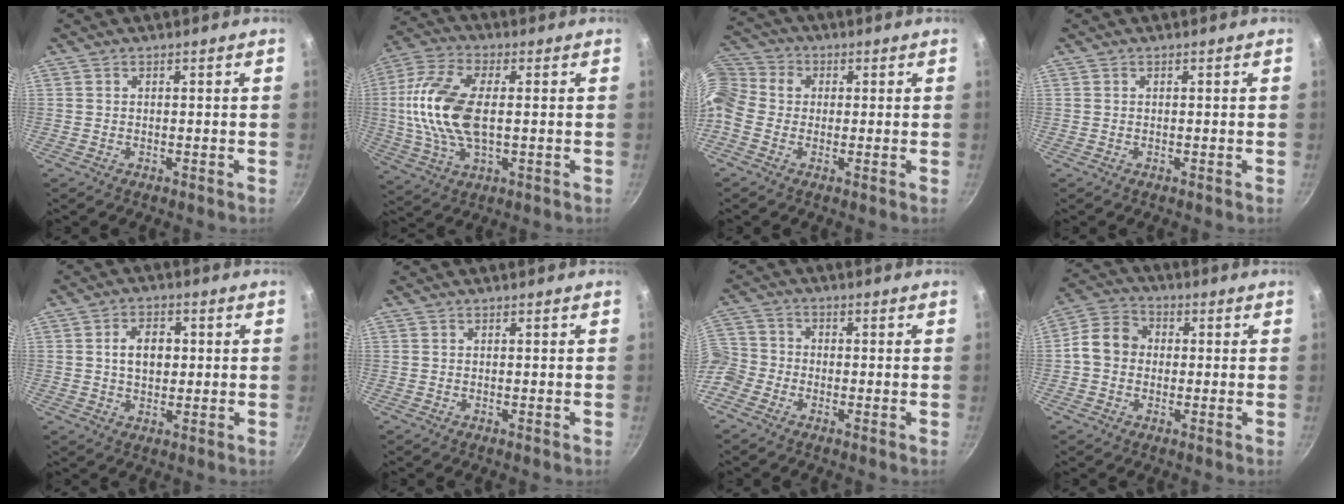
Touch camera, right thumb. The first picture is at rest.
{"total": 15.7, "force": [0.7, 7.9, 13.6], "torque": [-0.280, 0.011, 0.005]}
{"total": 11.5, "force": [-0.2, 9.7, 6.2], "torque": [-0.137, 0.040, -0.022]}
{"total": 0.0}
{"total": 6.1, "force": [0.7, 4.2, 4.3], "torque": [-0.050, 0.008, 0.010]}
{"total": 0.0}
{"total": 8.2, "force": [-3.7, 6.5, 3.3], "torque": [-0.068, 0.039, -0.095]}
{"total": 5.7, "force": [0.1, 5.0, 2.8], "torque": [-0.029, 0.010, -0.010]}